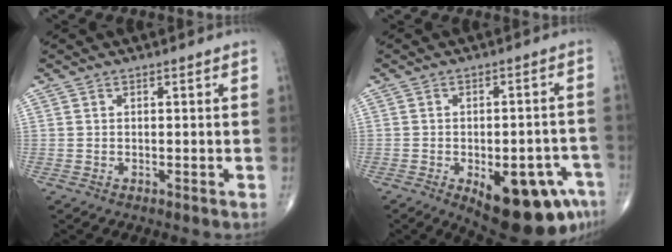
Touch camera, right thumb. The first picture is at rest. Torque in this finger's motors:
{"motor_torque": [1.84, 1.42, 0.91, -1.09, 0.35]}